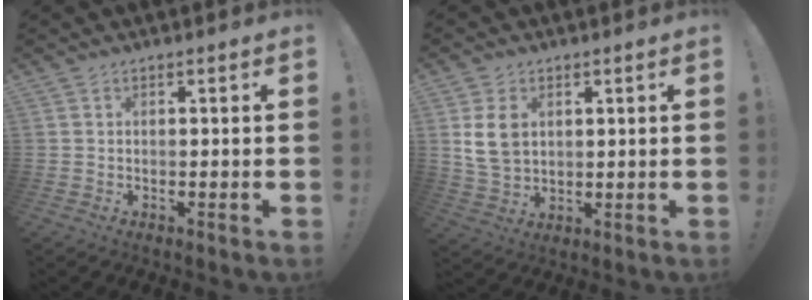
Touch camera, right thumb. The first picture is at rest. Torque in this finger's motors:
{"motor_torque": [0.48, 1.00, 0.50, 0.07, 0.05]}